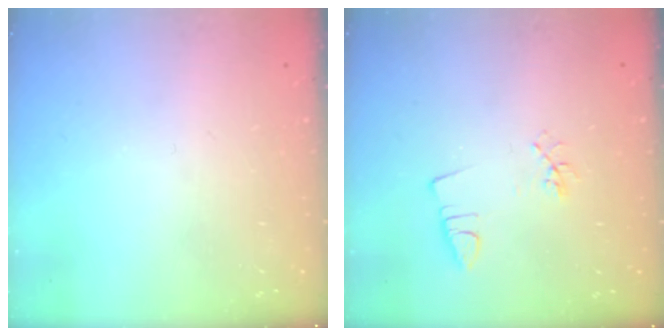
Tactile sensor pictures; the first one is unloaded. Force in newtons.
{"total": 3.1, "press": 2.7, "slide": 1.4}